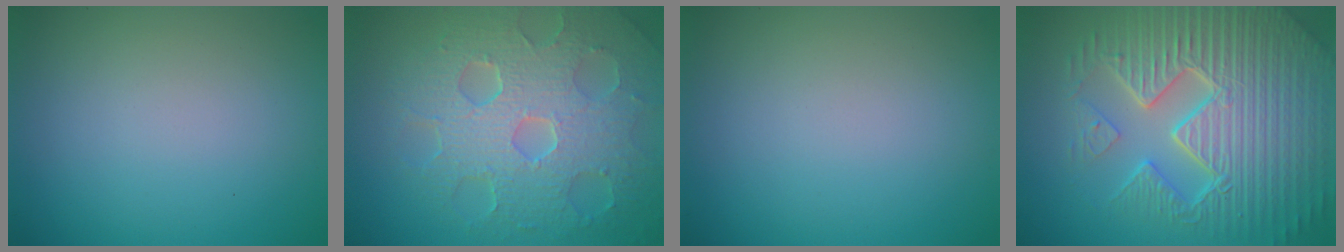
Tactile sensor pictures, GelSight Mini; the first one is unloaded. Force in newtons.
{"total": 8.7, "press": 6.0, "slide": 6.2}
{"total": 0.0}
{"total": 10.7, "press": 7.0, "slide": 8.1}